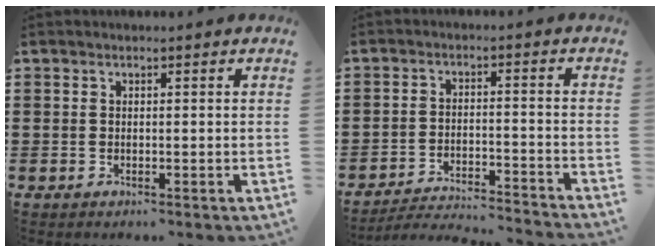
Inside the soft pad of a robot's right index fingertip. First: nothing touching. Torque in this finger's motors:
{"motor_torque": [0.41, 1.20, -0.22, -0.06]}